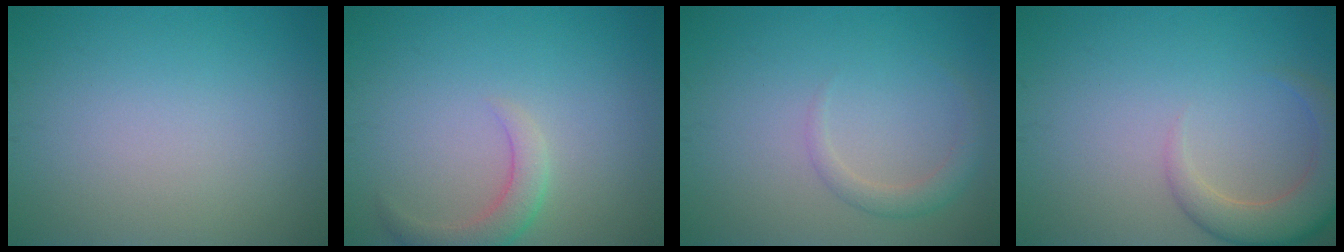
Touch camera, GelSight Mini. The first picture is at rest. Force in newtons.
{"total": 2.7, "press": 2.7, "slide": 0.2}
{"total": 1.8, "press": 1.8, "slide": 0.1}
{"total": 4.6, "press": 4.6, "slide": 0.5}